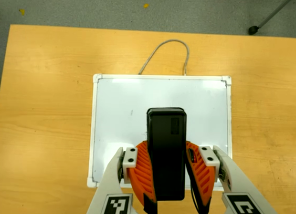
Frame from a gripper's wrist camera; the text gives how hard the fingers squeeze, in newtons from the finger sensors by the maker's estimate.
{"total": 8.5, "left": 7.2, "right": 9.9}